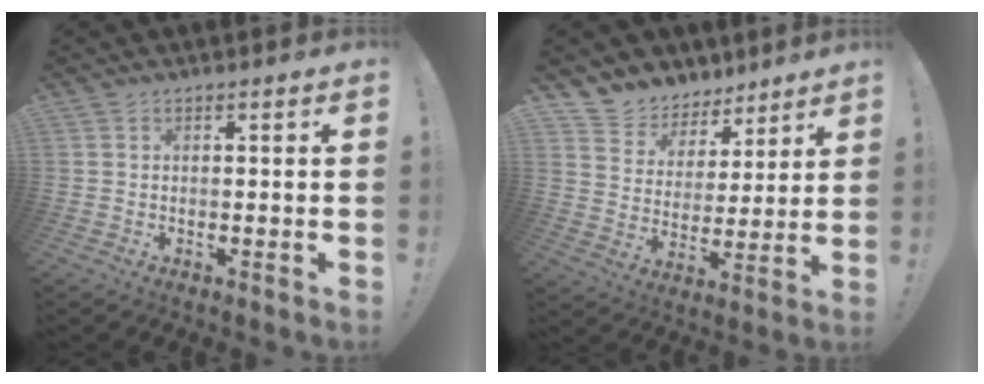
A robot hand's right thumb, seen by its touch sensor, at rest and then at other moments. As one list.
[{"total": 8.2, "force": [6.0, 5.6, 0.3], "torque": [-0.011, -0.056, 0.119]}]